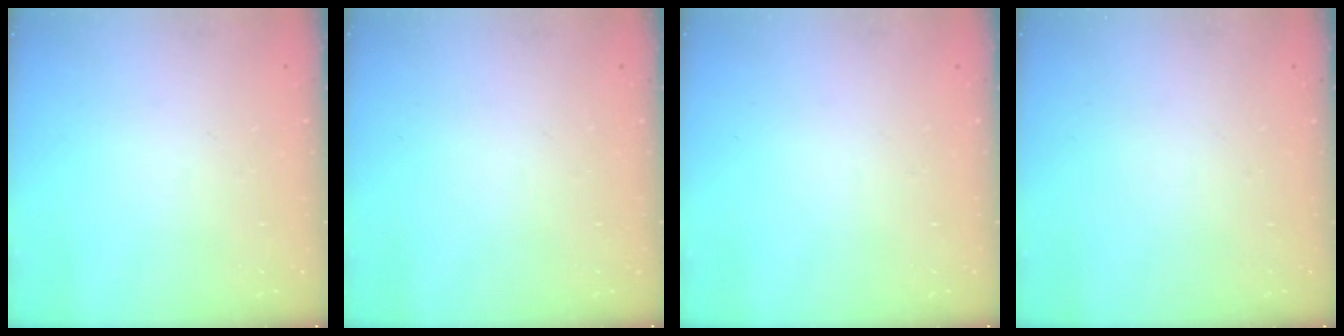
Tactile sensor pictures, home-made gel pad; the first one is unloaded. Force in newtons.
{"total": 0.0}
{"total": 0.0}
{"total": 0.0}